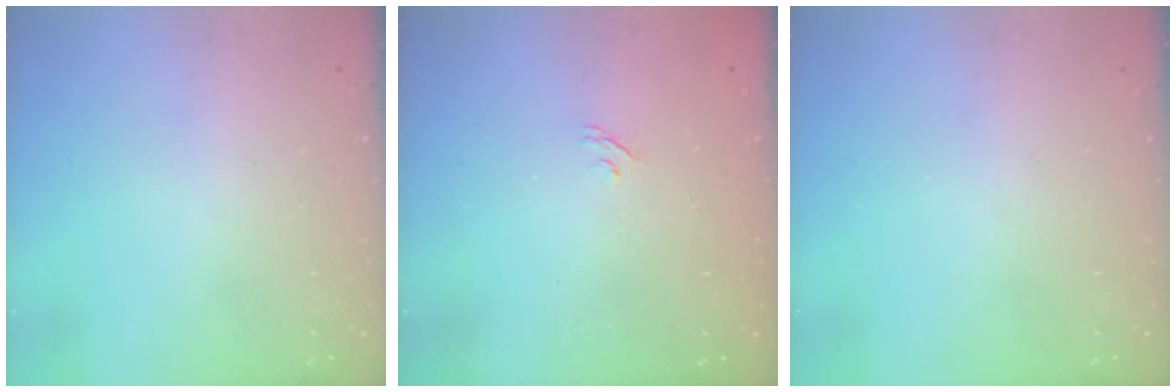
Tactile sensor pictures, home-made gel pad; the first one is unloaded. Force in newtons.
{"total": 2.2, "press": 1.9, "slide": 1.1}
{"total": 0.0}